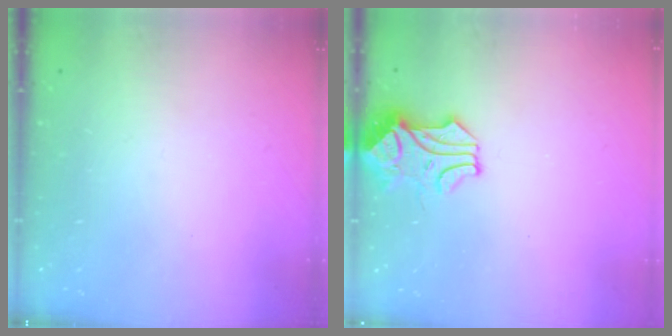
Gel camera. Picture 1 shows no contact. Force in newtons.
{"total": 0.5, "press": 0.5, "slide": 0.1}